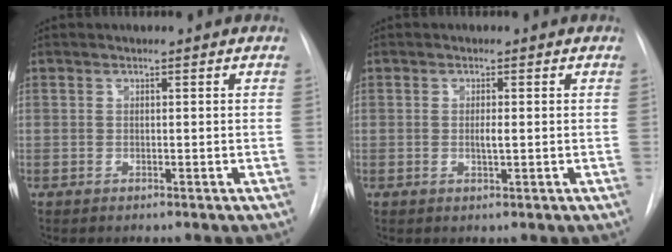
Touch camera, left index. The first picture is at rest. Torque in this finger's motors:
{"motor_torque": [0.16, 0.02, 0.03, 0.01]}